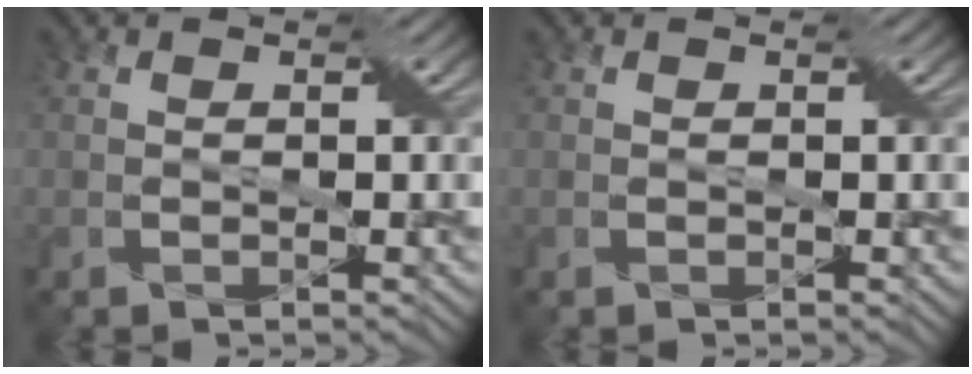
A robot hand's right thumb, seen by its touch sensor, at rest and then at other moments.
{"total": 0.0}